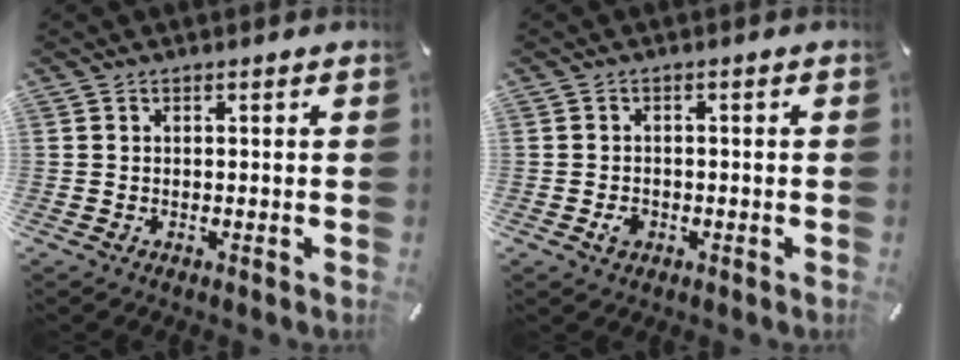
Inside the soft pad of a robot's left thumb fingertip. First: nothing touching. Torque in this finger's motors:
{"motor_torque": [-0.34, 0.52, 0.16, 0.05, 0.02]}